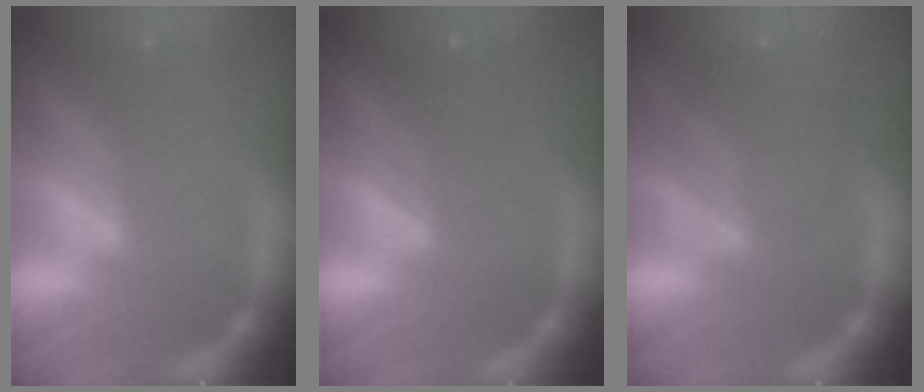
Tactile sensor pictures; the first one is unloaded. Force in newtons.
{"total": 2.5}
{"total": 4.6}